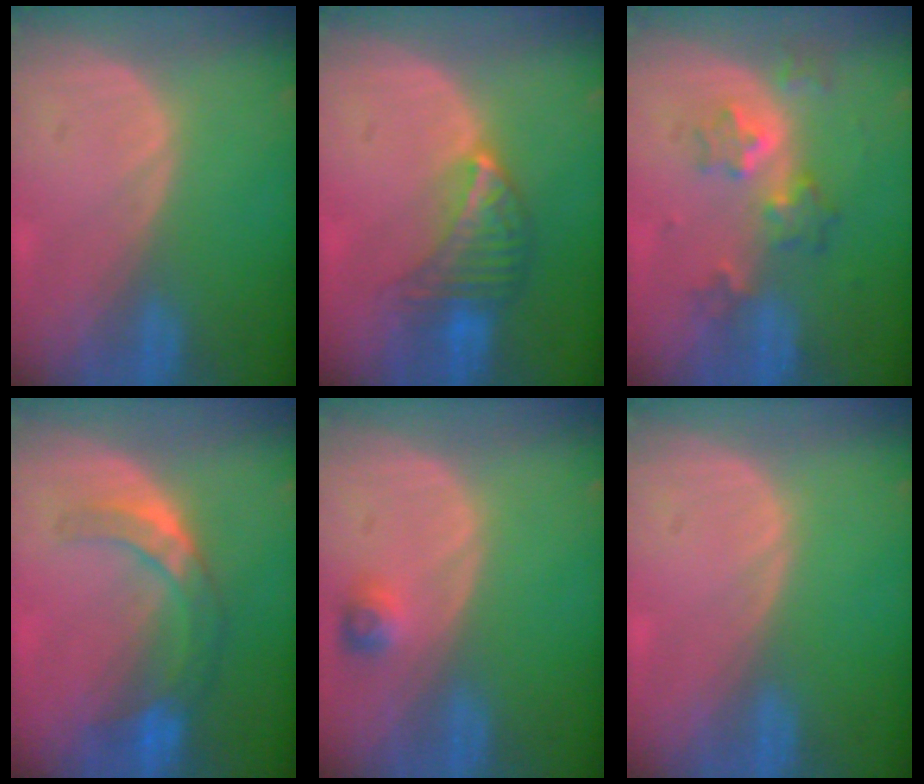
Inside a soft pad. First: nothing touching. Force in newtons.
{"total": 6.7, "press": 6.0, "slide": 2.8}
{"total": 6.3, "press": 5.5, "slide": 3.1}
{"total": 7.3, "press": 6.4, "slide": 3.5}
{"total": 2.4, "press": 2.2, "slide": 0.9}
{"total": 0.0}